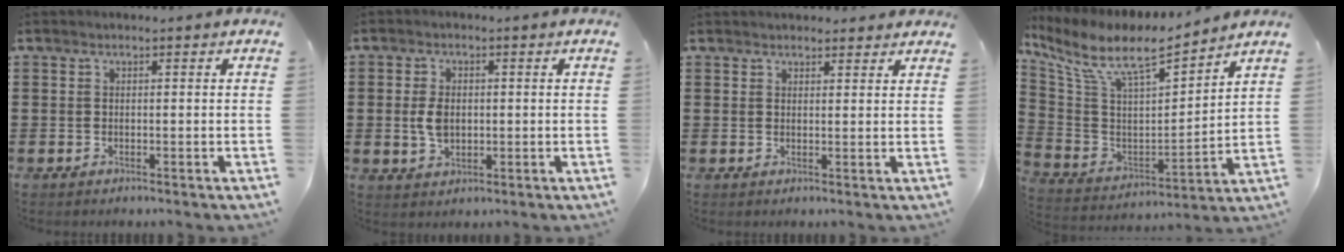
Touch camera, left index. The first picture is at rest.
{"total": 4.0, "force": [0.0, 2.5, 3.1], "torque": [-0.078, 0.003, -0.005]}
{"total": 2.2, "force": [2.0, 0.8, 0.2], "torque": [-0.009, 0.001, 0.039]}
{"total": 9.8, "force": [7.7, 2.5, 5.4], "torque": [-0.140, -0.048, 0.131]}